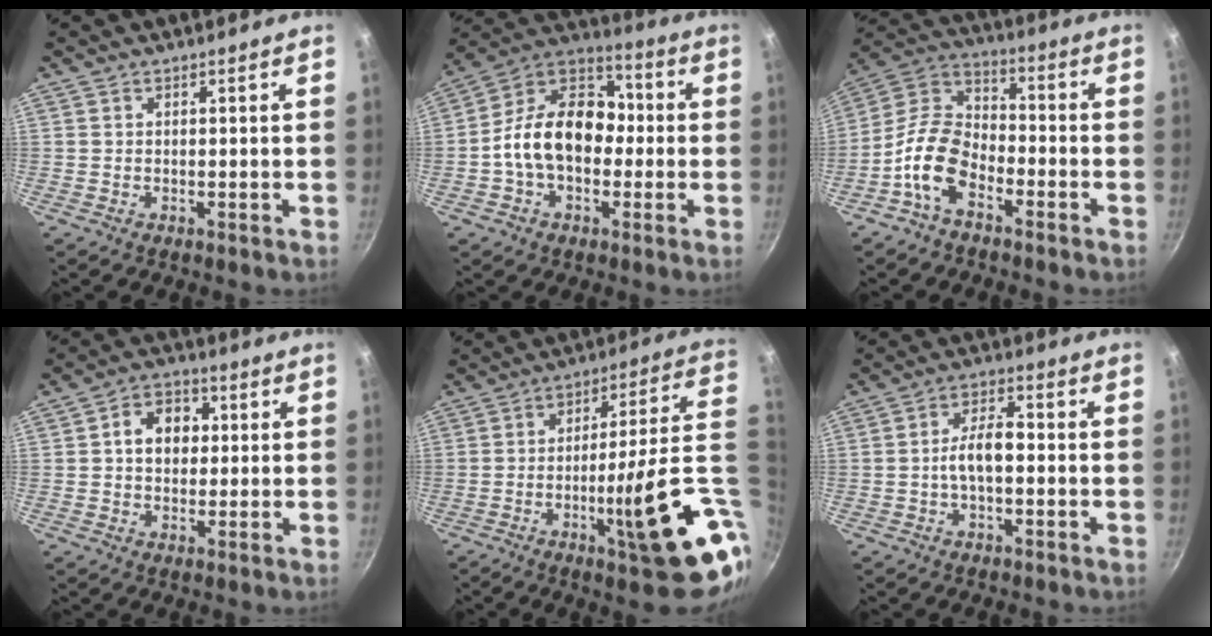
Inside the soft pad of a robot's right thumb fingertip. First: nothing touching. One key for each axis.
{"total": 16.7, "fx": -1.6, "fy": 11.9, "fz": 11.7, "tx": -0.151, "ty": 0.049, "tz": -0.049}
{"total": 11.8, "fx": -6.0, "fy": 7.0, "fz": 7.4, "tx": -0.130, "ty": 0.063, "tz": -0.137}
{"total": 7.9, "fx": 1.0, "fy": 6.1, "fz": 4.9, "tx": -0.045, "ty": 0.011, "tz": 0.005}
{"total": 23.6, "fx": -5.3, "fy": 4.5, "fz": 22.6, "tx": -0.278, "ty": 0.012, "tz": -0.072}
{"total": 6.3, "fx": -1.1, "fy": 3.0, "fz": 5.4, "tx": -0.088, "ty": 0.032, "tz": -0.024}